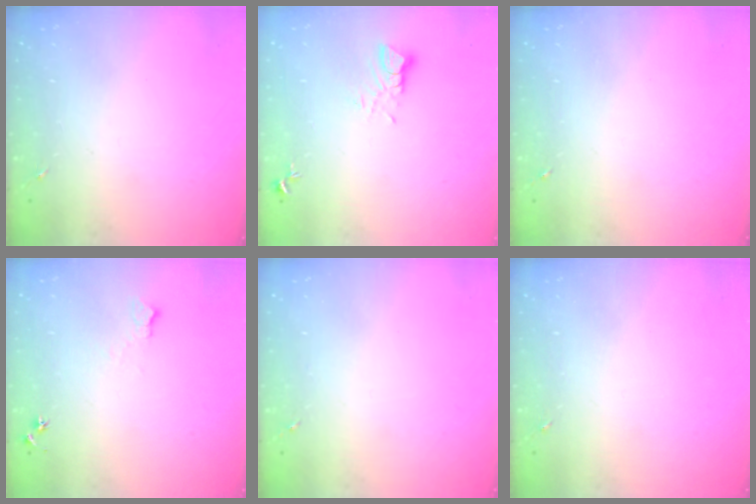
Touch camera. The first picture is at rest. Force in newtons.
{"total": 3.5, "press": 3.5, "slide": 0.2}
{"total": 0.0}
{"total": 6.2, "press": 6.1, "slide": 0.8}
{"total": 0.0}
{"total": 0.0}